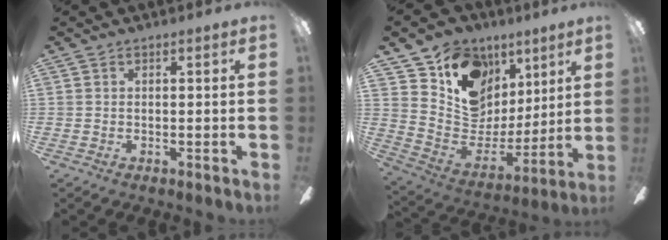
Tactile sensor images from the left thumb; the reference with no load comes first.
{"total": 15.2, "force": [7.4, 12.1, 5.5], "torque": [-0.094, -0.046, 0.144]}